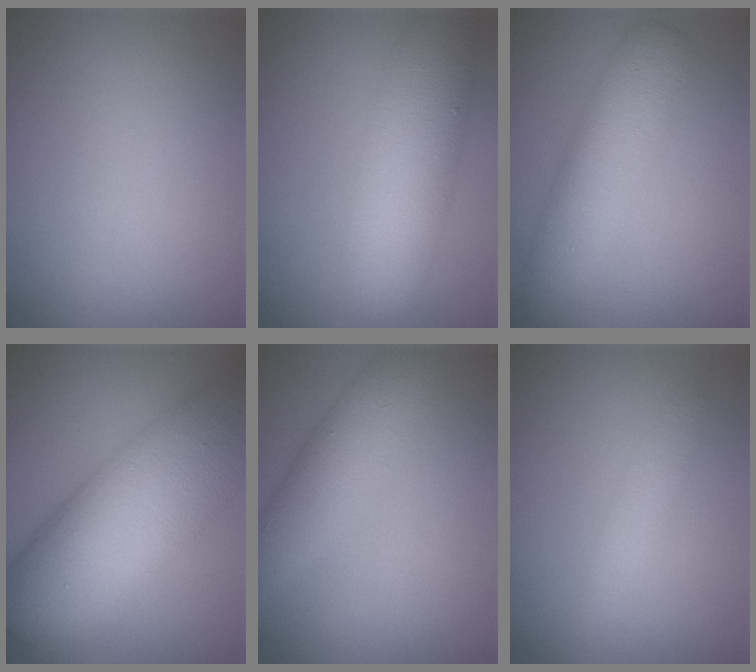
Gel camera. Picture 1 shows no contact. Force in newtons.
{"total": 7.8, "press": 7.8, "slide": 0.5}
{"total": 5.0, "press": 5.0, "slide": 0.2}
{"total": 14.2, "press": 14.2, "slide": 0.5}
{"total": 4.0, "press": 4.0, "slide": 0.1}
{"total": 1.8, "press": 1.8, "slide": 0.0}